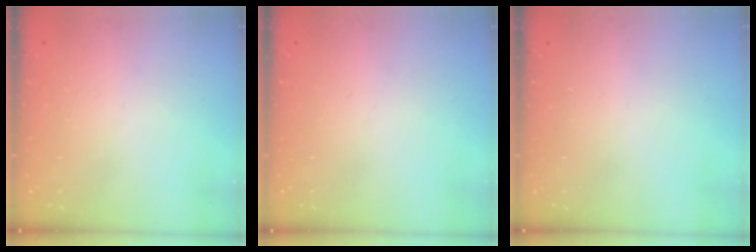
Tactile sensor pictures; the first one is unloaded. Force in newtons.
{"total": 0.0}
{"total": 0.0}